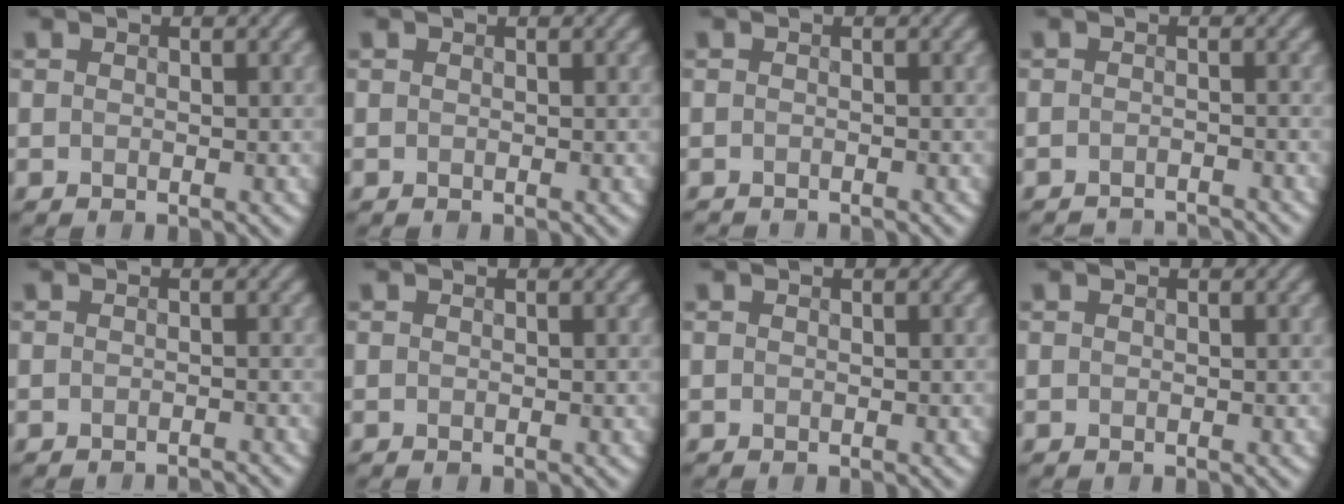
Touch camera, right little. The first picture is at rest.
{"total": 0.0}
{"total": 1.3, "force": [-1.3, 0.0, 0.0], "torque": [0.001, -0.006, -0.022]}
{"total": 3.3, "force": [-3.3, 0.2, 0.4], "torque": [-0.006, -0.006, -0.050]}
{"total": 1.6, "force": [-1.6, 0.0, 0.2], "torque": [0.002, 0.000, -0.022]}
{"total": 0.0}
{"total": 0.0}
{"total": 0.0}